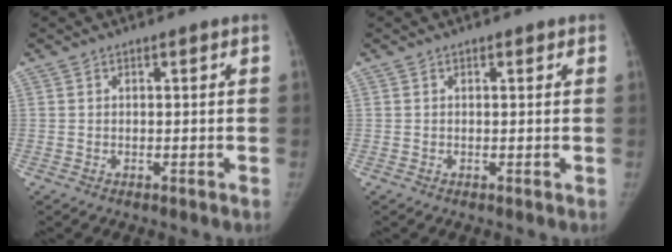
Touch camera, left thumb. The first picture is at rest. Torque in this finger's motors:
{"motor_torque": [-0.76, -0.01, -0.65, 0.35, -0.03]}